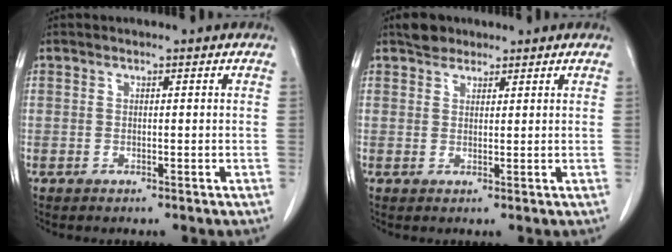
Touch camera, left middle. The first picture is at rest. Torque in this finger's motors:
{"motor_torque": [0.24, -0.24, 0.00, 0.00]}